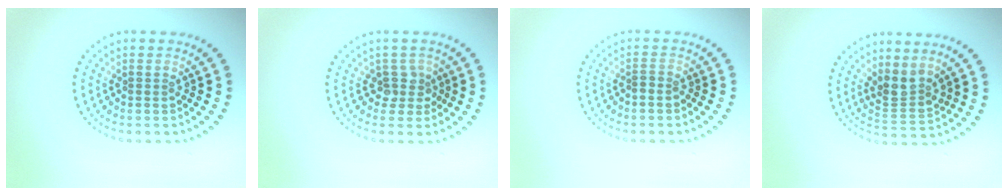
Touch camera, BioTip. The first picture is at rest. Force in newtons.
{"total": 1.8, "press": 1.3, "slide": 1.3}
{"total": 0.6, "press": 0.3, "slide": 0.5}
{"total": 2.6, "press": 2.0, "slide": 1.7}